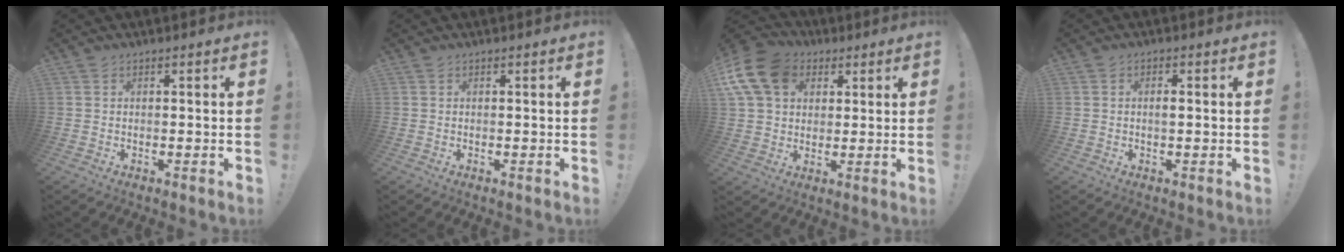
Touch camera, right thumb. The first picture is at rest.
{"total": 0.0}
{"total": 15.5, "force": [5.8, 11.6, 8.5], "torque": [-0.163, -0.018, 0.112]}
{"total": 1.3, "force": [-0.1, 0.4, 1.2], "torque": [-0.018, 0.001, -0.004]}